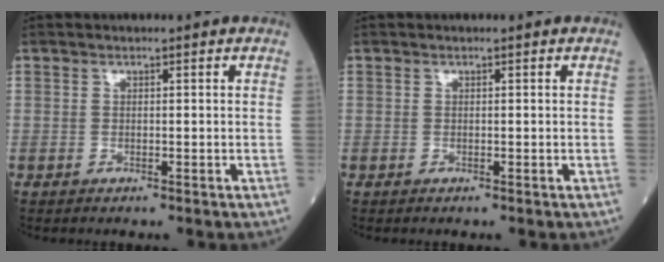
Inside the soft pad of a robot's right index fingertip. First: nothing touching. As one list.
[{"total": 0.0}]